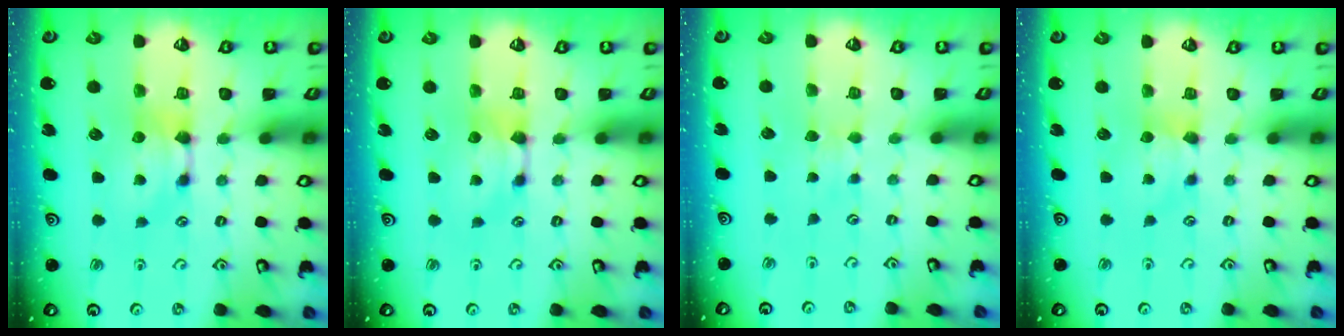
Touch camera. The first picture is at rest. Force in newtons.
{"total": 0.0}
{"total": 2.5, "press": 2.5, "slide": 0.5}
{"total": 1.8, "press": 1.7, "slide": 0.5}